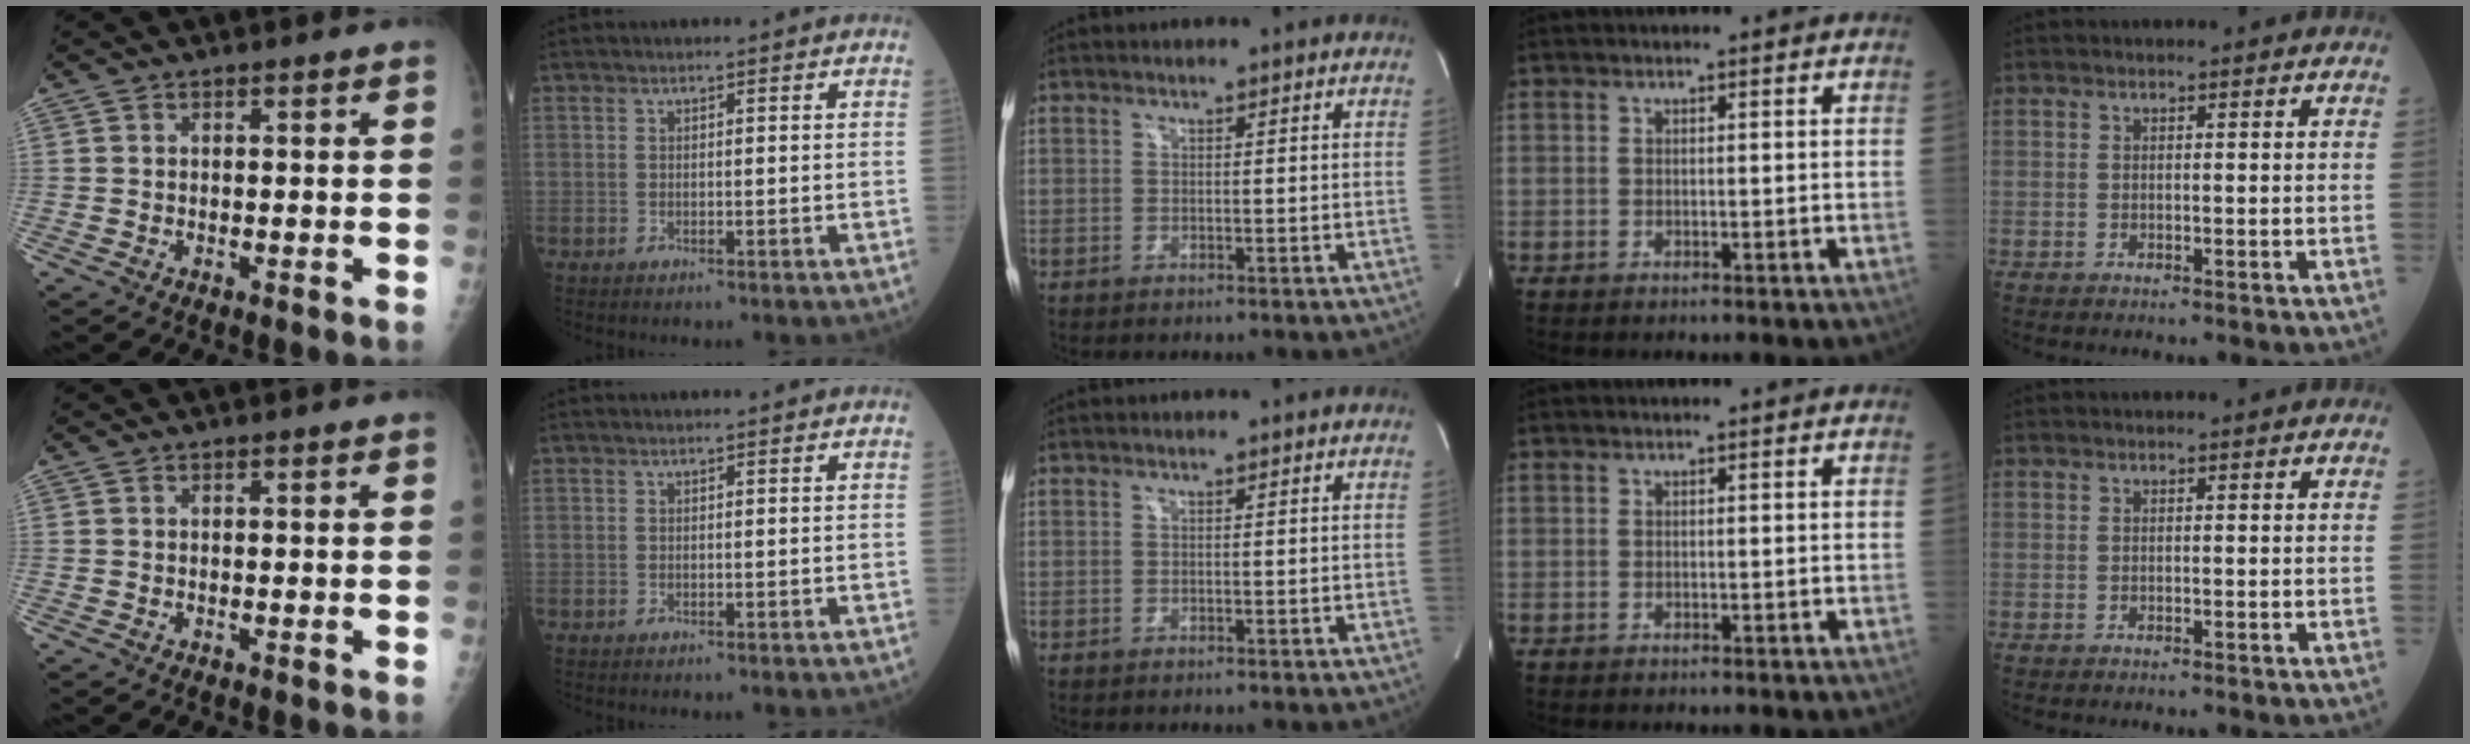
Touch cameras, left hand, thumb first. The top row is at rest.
{}